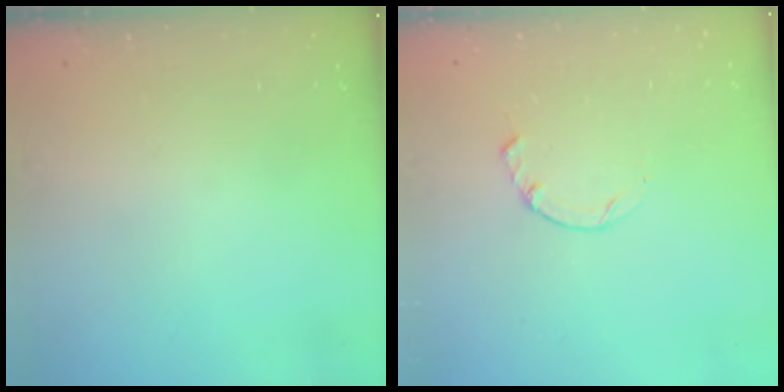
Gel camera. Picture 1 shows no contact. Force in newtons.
{"total": 0.5, "press": 0.4, "slide": 0.3}